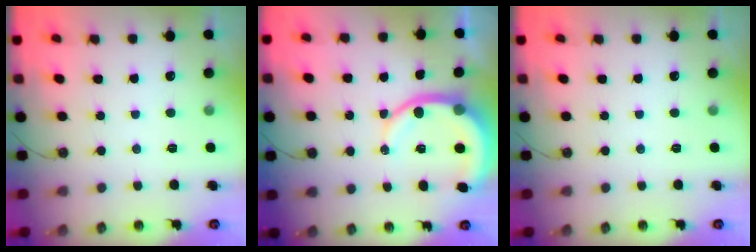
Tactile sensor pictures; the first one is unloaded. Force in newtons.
{"total": 9.6, "press": 9.5, "slide": 1.4}
{"total": 0.0}